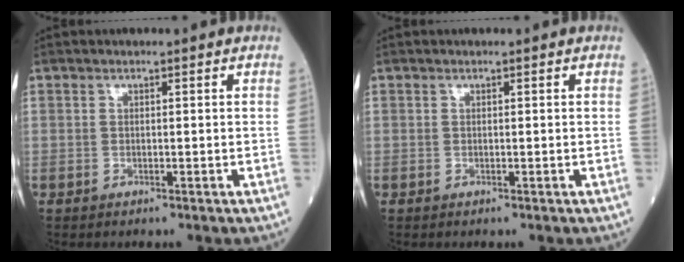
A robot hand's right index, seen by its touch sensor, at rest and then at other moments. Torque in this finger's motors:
{"motor_torque": [0.02, -0.01, 0.00, -0.01]}